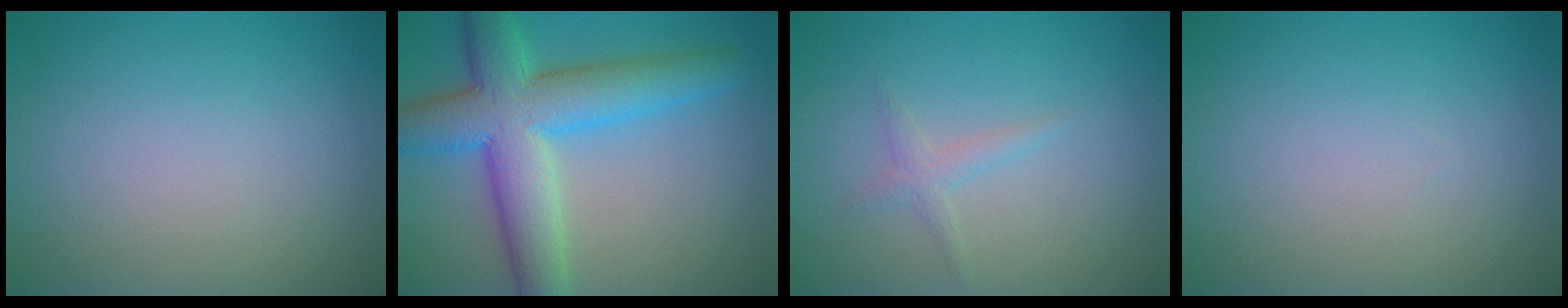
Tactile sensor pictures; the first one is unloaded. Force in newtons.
{"total": 9.0, "press": 9.0, "slide": 0.2}
{"total": 1.3, "press": 1.3, "slide": 0.1}
{"total": 0.0}